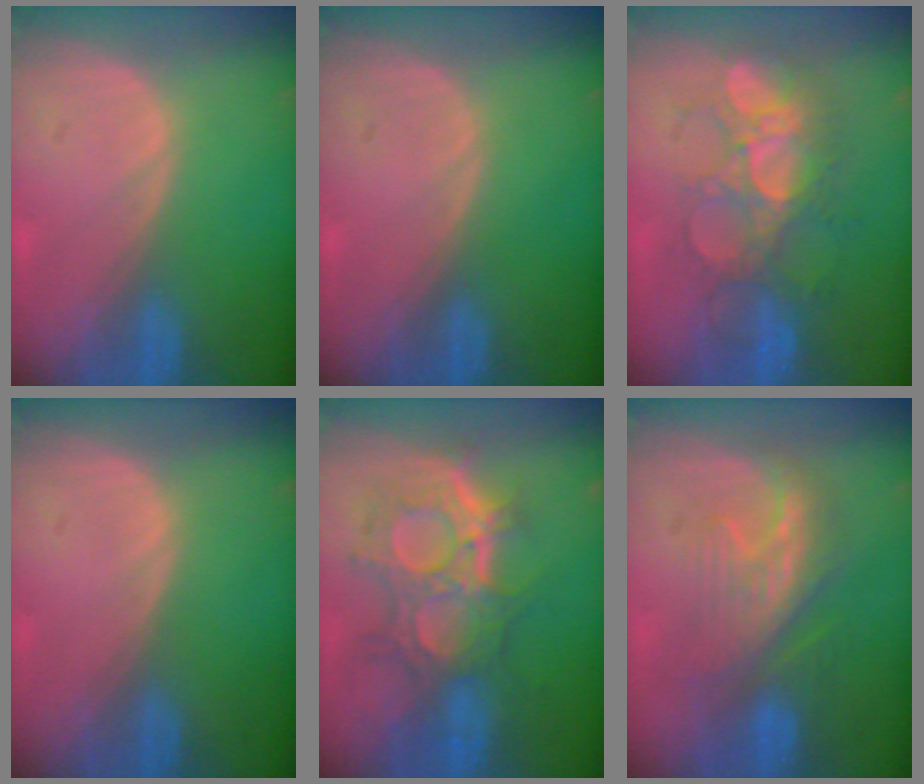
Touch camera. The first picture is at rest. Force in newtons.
{"total": 0.0}
{"total": 8.7, "press": 8.6, "slide": 1.6}
{"total": 0.0}
{"total": 10.3, "press": 9.8, "slide": 3.3}
{"total": 7.9, "press": 7.8, "slide": 1.4}